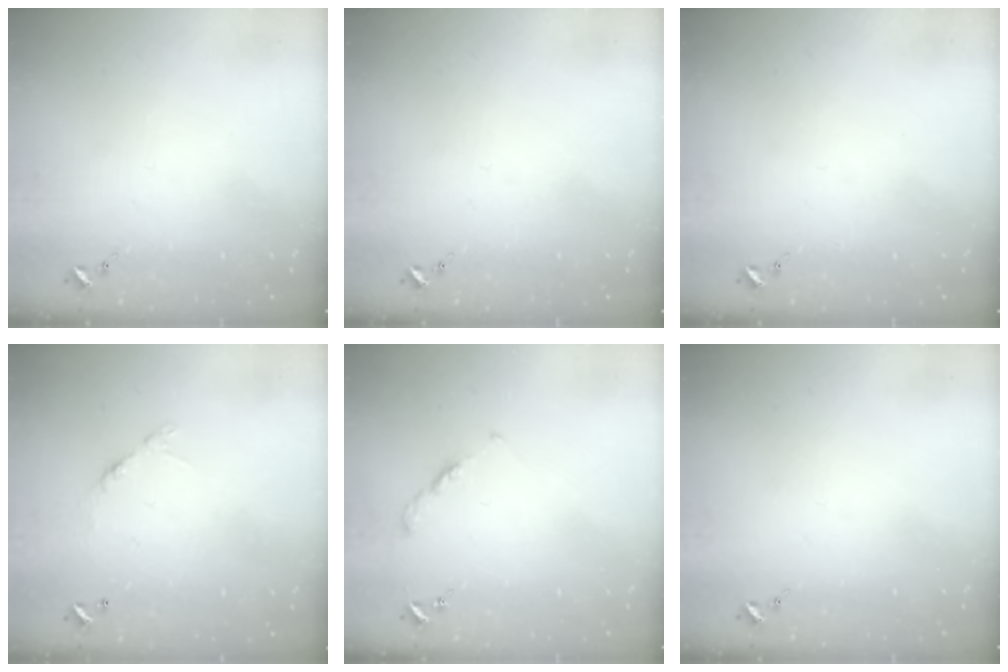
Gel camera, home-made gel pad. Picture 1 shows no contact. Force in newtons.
{"total": 0.0}
{"total": 0.0}
{"total": 5.9, "press": 5.9, "slide": 0.4}
{"total": 3.5, "press": 3.5, "slide": 0.4}
{"total": 0.0}